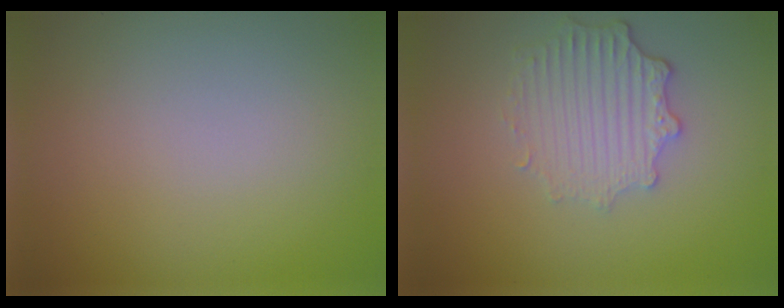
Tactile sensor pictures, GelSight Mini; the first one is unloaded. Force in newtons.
{"total": 3.7, "press": 3.0, "slide": 2.2}